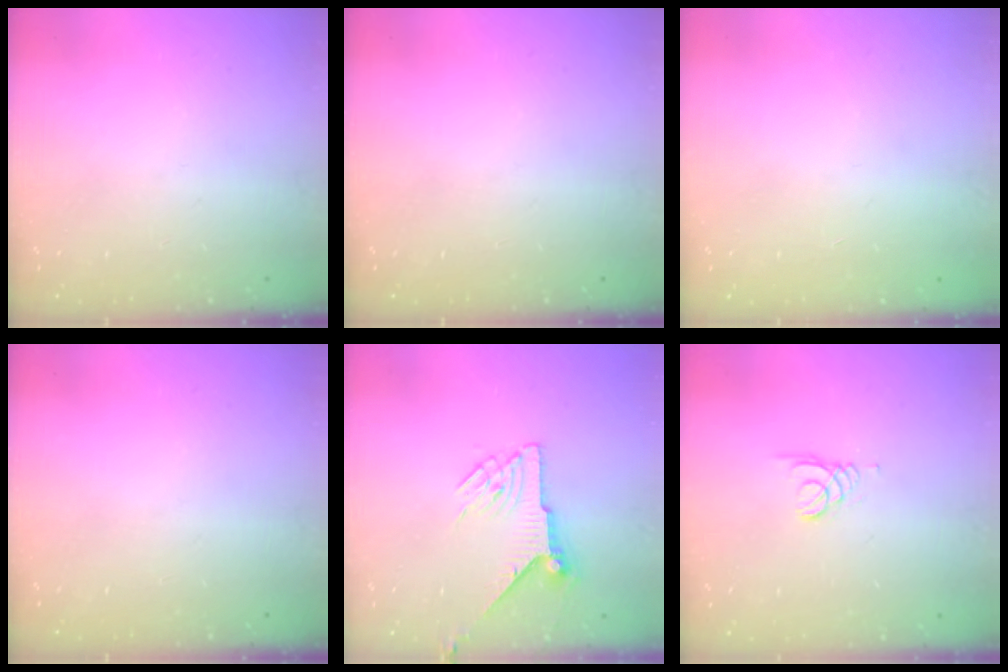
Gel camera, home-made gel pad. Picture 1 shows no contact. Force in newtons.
{"total": 0.0}
{"total": 0.9, "press": 0.8, "slide": 0.2}
{"total": 0.0}
{"total": 7.7, "press": 7.7, "slide": 0.2}
{"total": 1.5, "press": 1.5, "slide": 0.1}